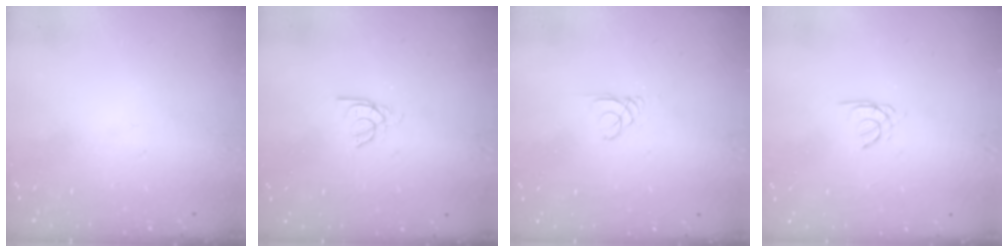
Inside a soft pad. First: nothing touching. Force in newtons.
{"total": 2.3, "press": 2.3, "slide": 0.2}
{"total": 0.6, "press": 0.6, "slide": 0.1}
{"total": 1.5, "press": 1.4, "slide": 0.4}